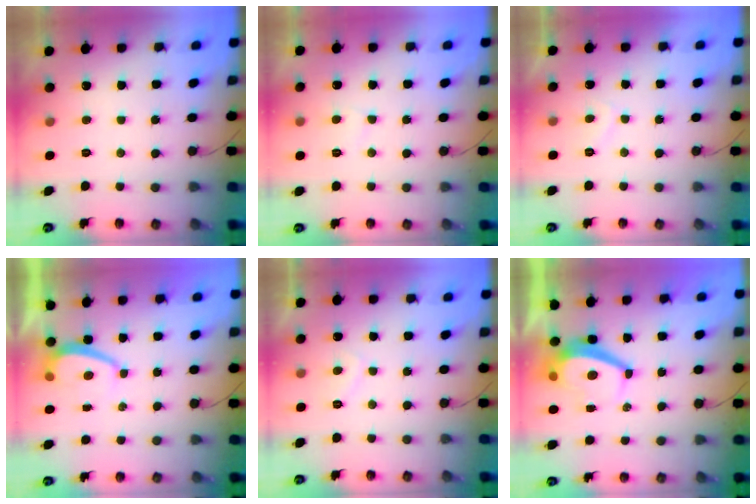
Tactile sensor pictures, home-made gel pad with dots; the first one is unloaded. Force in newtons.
{"total": 3.4, "press": 3.4, "slide": 0.5}
{"total": 1.7, "press": 1.5, "slide": 0.8}
{"total": 1.2, "press": 1.1, "slide": 0.5}
{"total": 1.8, "press": 1.6, "slide": 0.8}
{"total": 4.7, "press": 4.7, "slide": 0.5}